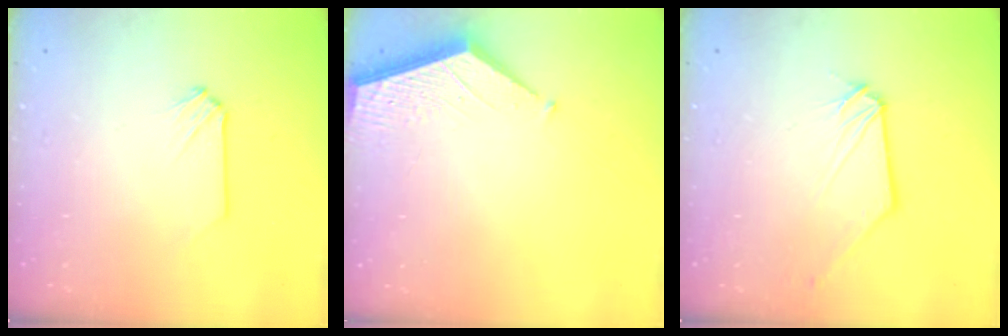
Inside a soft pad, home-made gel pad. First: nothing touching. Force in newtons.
{"total": 3.3, "press": 3.3, "slide": 0.4}
{"total": 1.1, "press": 1.1, "slide": 0.1}